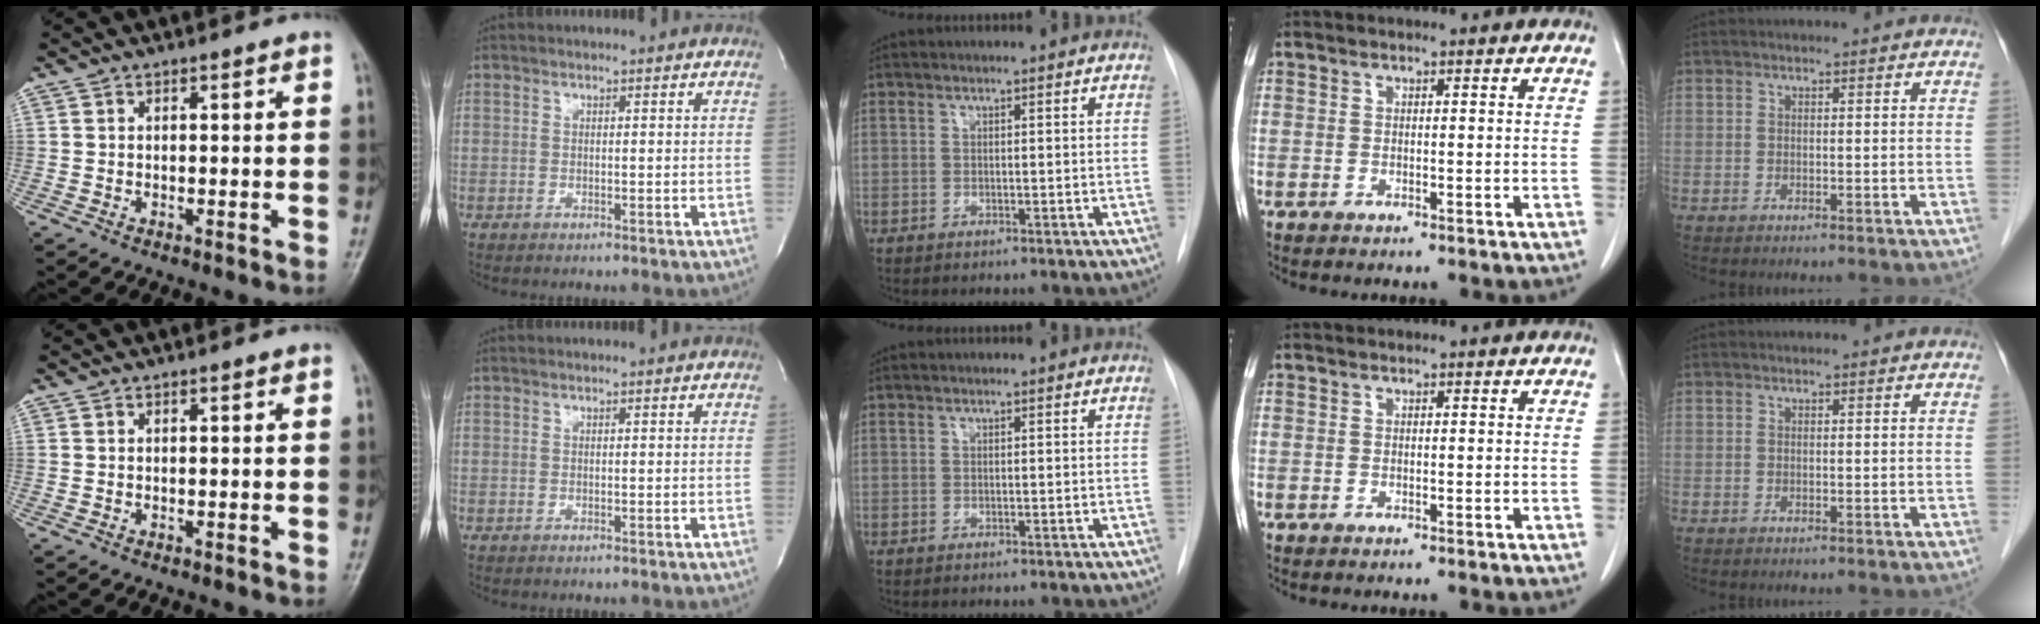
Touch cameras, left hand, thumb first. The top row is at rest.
{}